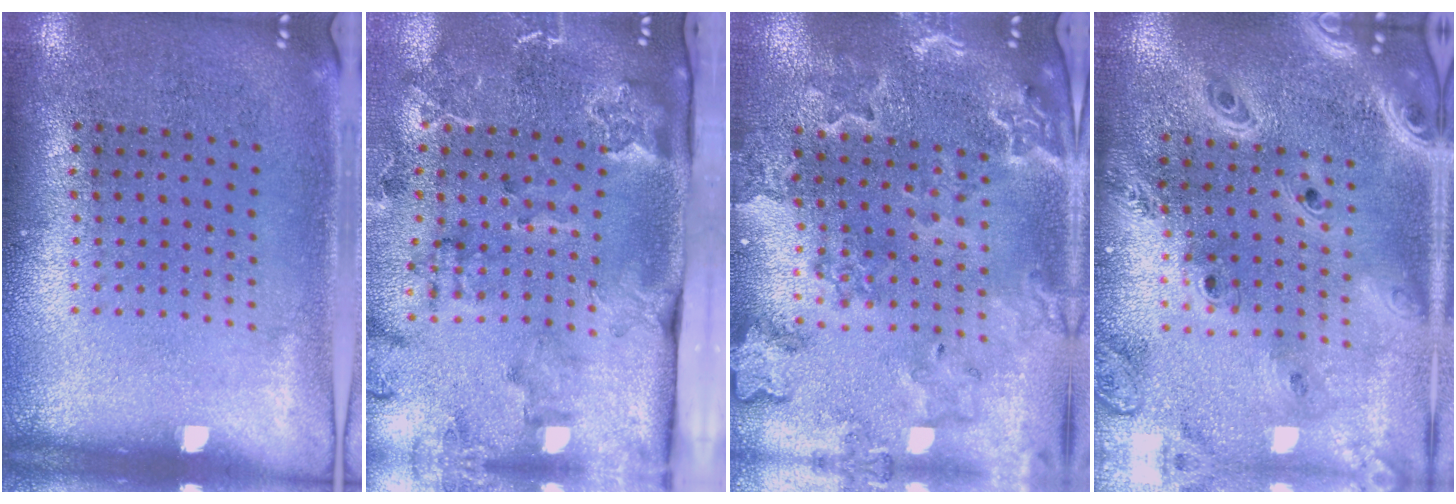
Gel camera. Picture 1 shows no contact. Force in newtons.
{"total": 2.5, "press": 2.3, "slide": 0.9}
{"total": 1.9, "press": 1.9, "slide": 0.3}
{"total": 3.4, "press": 2.7, "slide": 2.0}